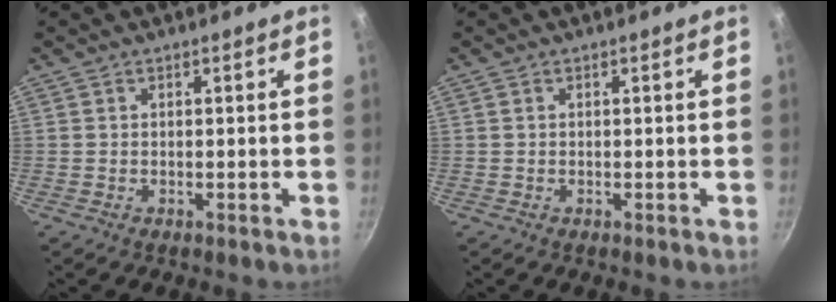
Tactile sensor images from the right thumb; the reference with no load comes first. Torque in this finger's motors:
{"motor_torque": [0.34, -0.06, 0.26, 0.04, -0.01]}